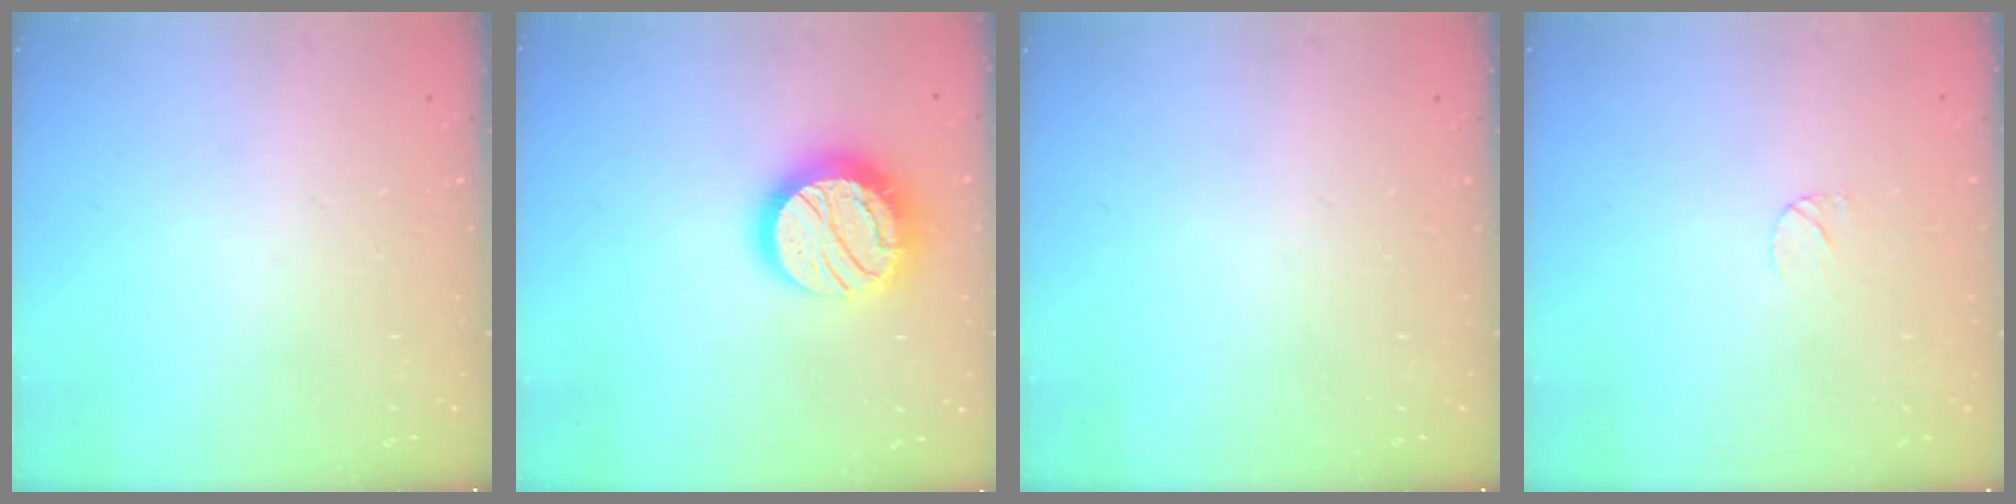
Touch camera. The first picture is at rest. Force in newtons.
{"total": 20.0, "press": 20.0, "slide": 1.3}
{"total": 0.0}
{"total": 4.2, "press": 4.1, "slide": 0.3}